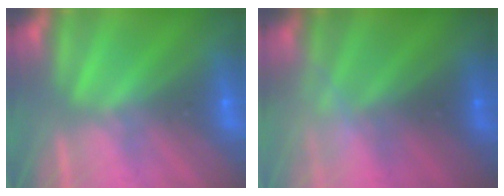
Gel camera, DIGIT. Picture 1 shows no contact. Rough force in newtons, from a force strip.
{"total": 2.4}